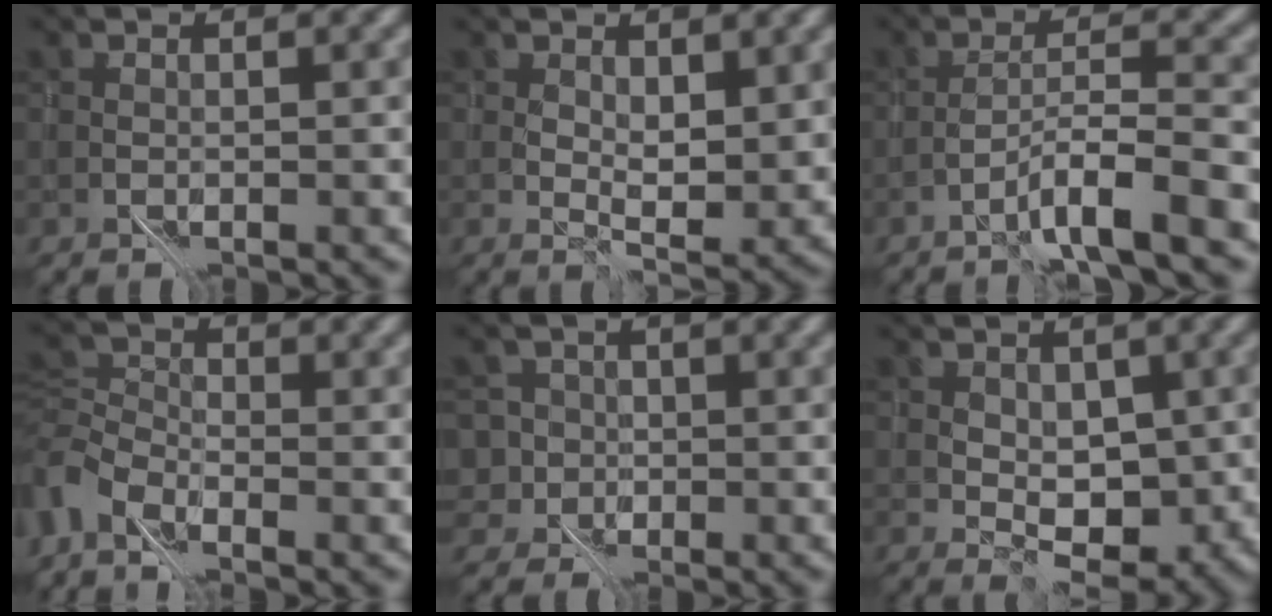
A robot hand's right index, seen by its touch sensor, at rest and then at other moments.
{"total": 2.7, "force": [1.7, 1.0, 1.8], "torque": [-0.028, -0.007, 0.032]}
{"total": 4.0, "force": [-2.5, -0.4, 3.1], "torque": [-0.046, 0.018, -0.052]}
{"total": 4.0, "force": [-3.2, 1.6, 1.7], "torque": [-0.036, 0.002, -0.080]}
{"total": 5.3, "force": [0.3, 5.1, 1.4], "torque": [-0.015, 0.026, -0.024]}
{"total": 3.4, "force": [0.7, 2.1, 2.6], "torque": [-0.032, -0.004, 0.013]}